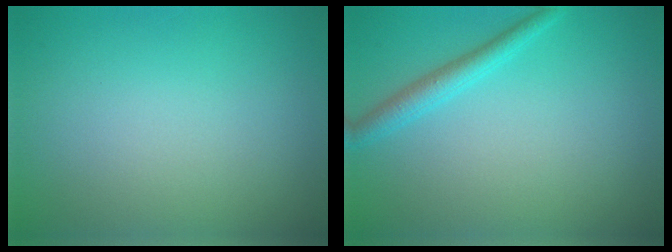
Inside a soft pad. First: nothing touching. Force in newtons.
{"total": 2.2, "press": 2.2, "slide": 0.1}